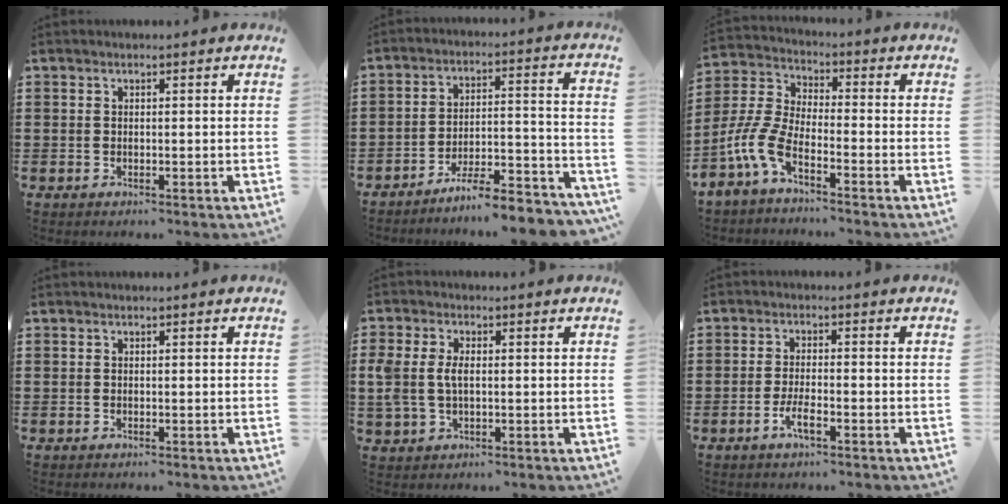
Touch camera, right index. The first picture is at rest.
{"total": 6.8, "force": [-6.2, 0.1, 2.7], "torque": [-0.039, 0.000, -0.119]}
{"total": 6.7, "force": [-4.6, 1.8, 4.5], "torque": [-0.140, -0.020, -0.098]}
{"total": 0.0}
{"total": 4.3, "force": [0.2, 2.7, 3.4], "torque": [-0.092, 0.001, -0.005]}
{"total": 2.7, "force": [-1.4, 0.5, 2.3], "torque": [-0.047, -0.002, -0.027]}